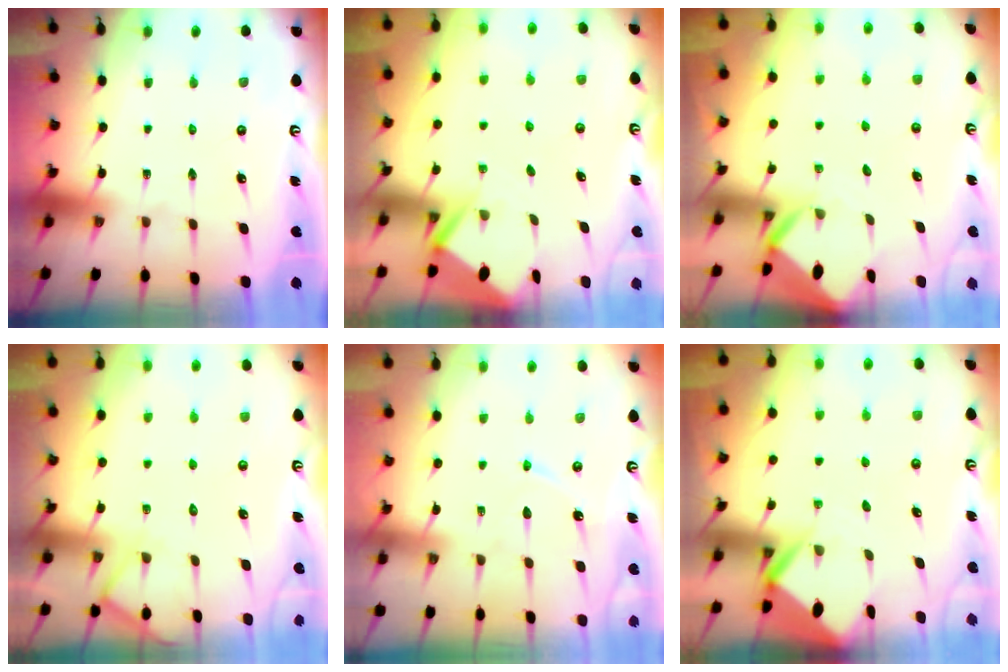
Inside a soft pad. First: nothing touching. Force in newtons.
{"total": 2.9, "press": 2.9, "slide": 0.3}
{"total": 3.2, "press": 3.2, "slide": 0.2}
{"total": 7.2, "press": 7.1, "slide": 0.8}
{"total": 4.9, "press": 4.8, "slide": 0.6}
{"total": 4.1, "press": 4.1, "slide": 0.4}